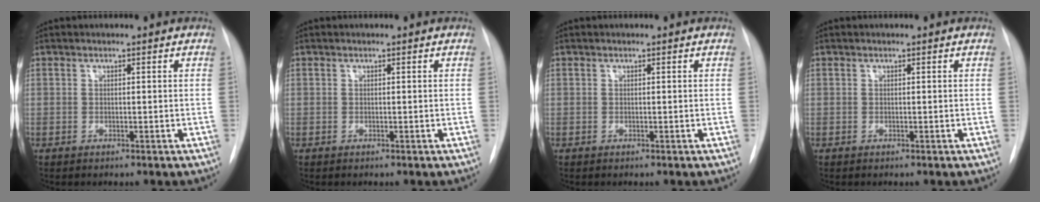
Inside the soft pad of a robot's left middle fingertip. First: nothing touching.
{"total": 0.0}
{"total": 0.0}
{"total": 0.0}